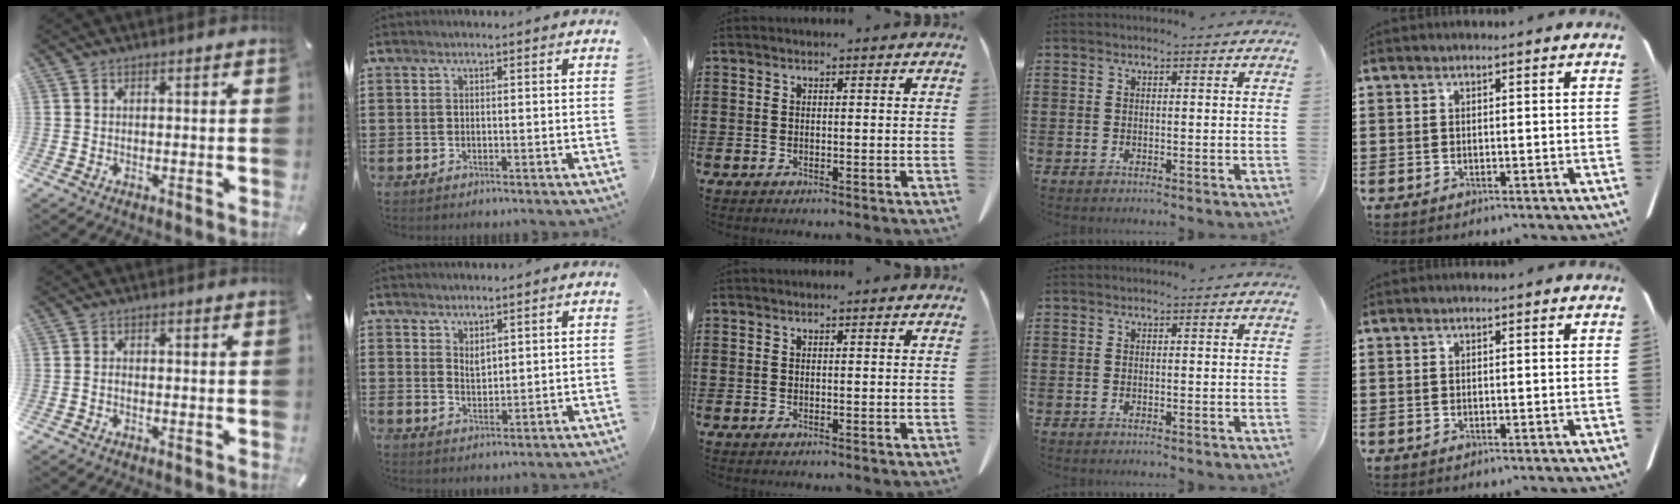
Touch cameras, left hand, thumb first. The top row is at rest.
{"thumb": {"total": 0.7, "force": [-0.4, 0.3, 0.6], "torque": [-0.012, -0.001, -0.007]}, "index": {"total": 2.1, "force": [1.8, 0.9, 0.6], "torque": [-0.007, -0.001, 0.031]}}